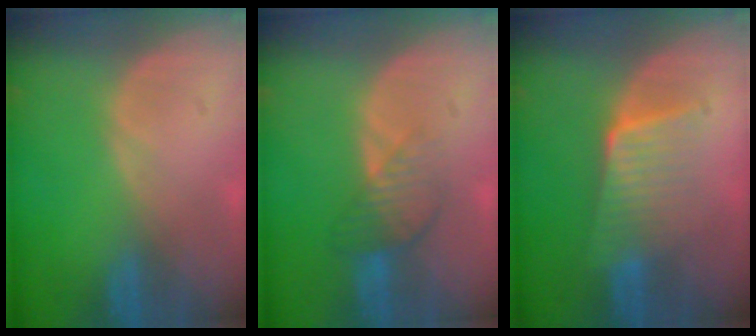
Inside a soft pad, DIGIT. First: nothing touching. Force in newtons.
{"total": 4.4, "press": 3.8, "slide": 2.3}
{"total": 6.7, "press": 5.9, "slide": 3.2}